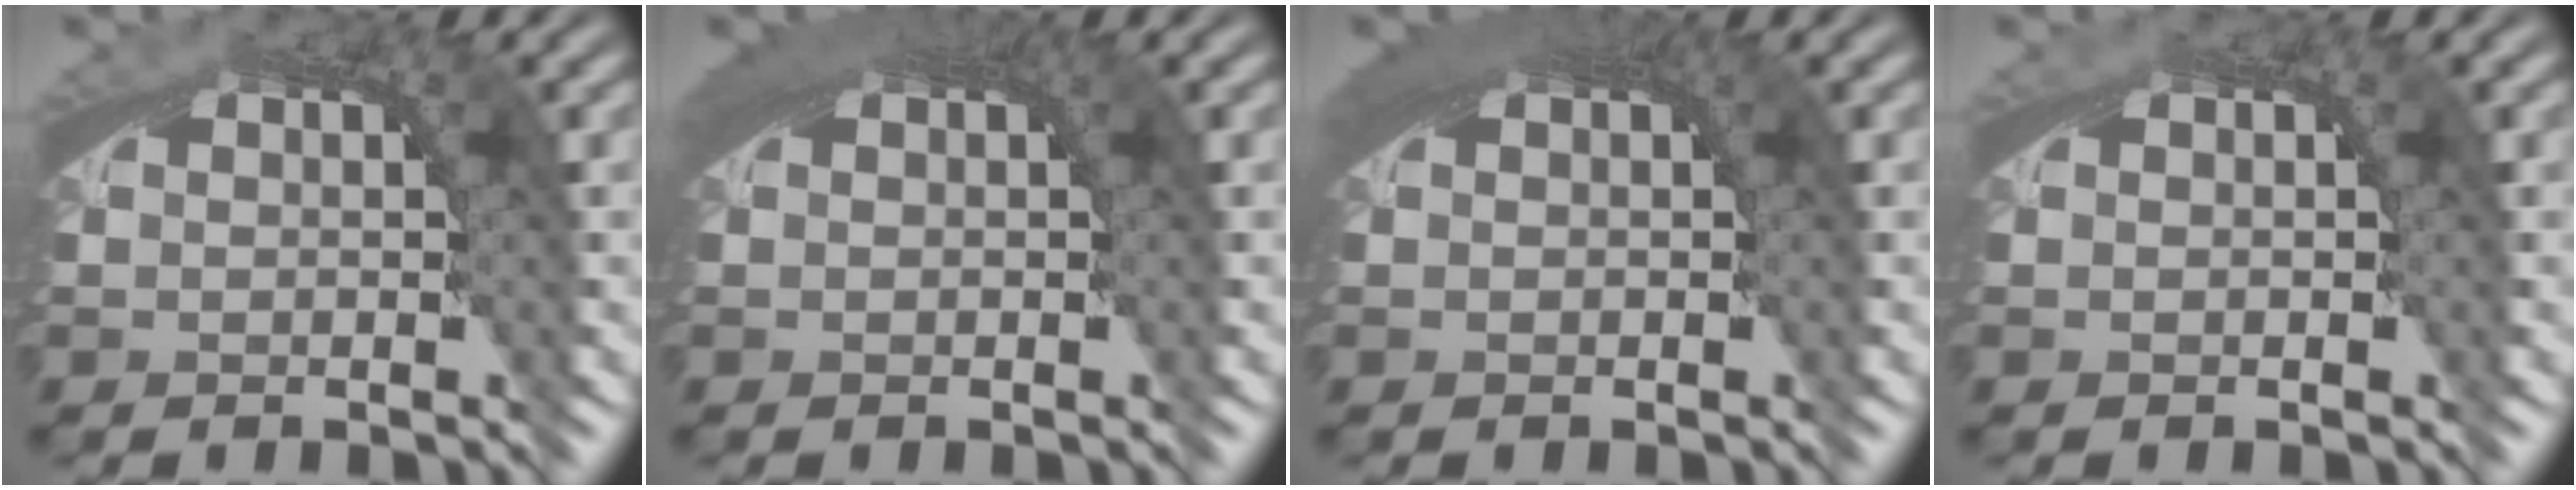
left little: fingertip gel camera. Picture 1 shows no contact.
{"total": 2.5, "force": [0.9, 0.7, 2.3], "torque": [-0.027, 0.008, 0.014]}
{"total": 2.7, "force": [1.0, 0.8, 2.4], "torque": [-0.029, 0.009, 0.014]}
{"total": 0.0}